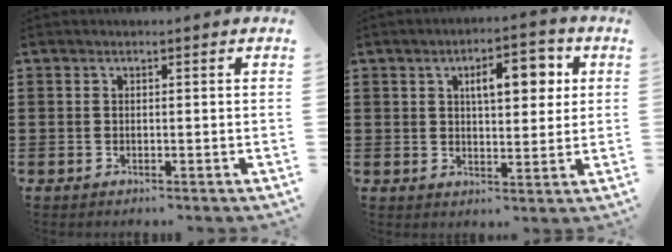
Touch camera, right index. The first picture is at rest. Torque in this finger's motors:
{"motor_torque": [0.63, -0.19, 0.33, 0.10]}